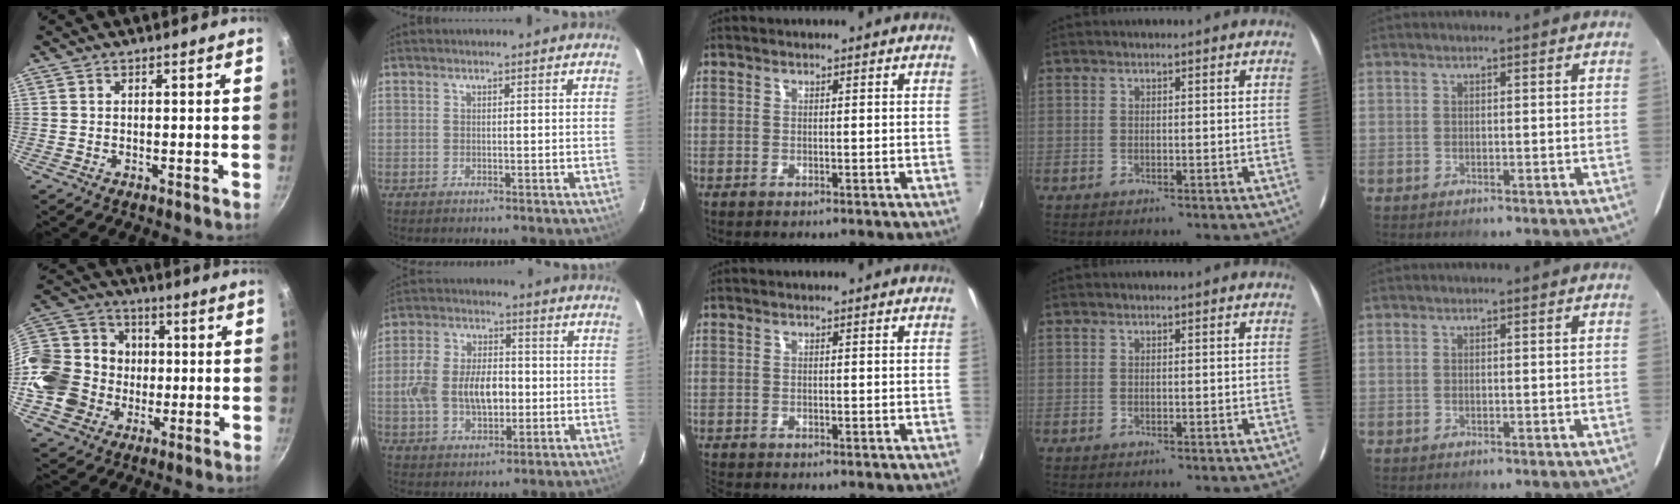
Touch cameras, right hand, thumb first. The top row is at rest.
{"thumb": {"total": 19.4, "force": [-2.3, 17.2, 8.7], "torque": [-0.158, 0.037, -0.034]}, "index": {"total": 12.0, "force": [-1.2, 7.6, 9.2], "torque": [-0.188, 0.013, -0.019]}, "middle": {"total": 1.3, "force": [-1.3, 0.3, 0.3], "torque": [-0.008, -0.009, -0.024]}}